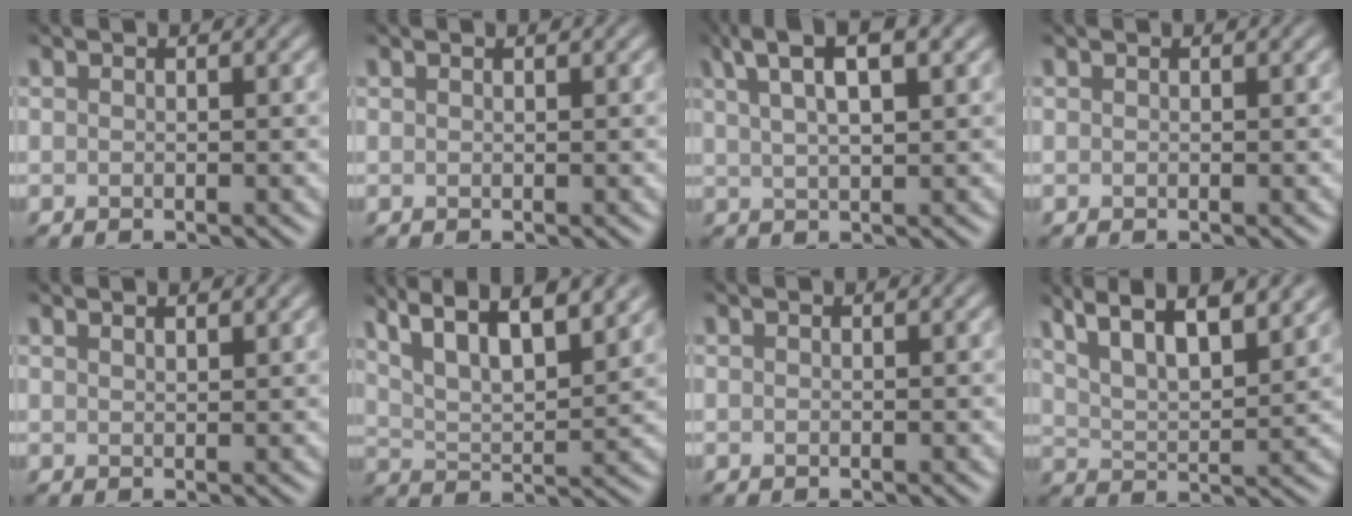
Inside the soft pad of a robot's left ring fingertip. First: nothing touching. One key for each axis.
{"total": 0.0}
{"total": 5.5, "fx": 3.3, "fy": 1.3, "fz": 4.2, "tx": -0.076, "ty": 0.015, "tz": 0.059}
{"total": 0.0}
{"total": 0.9, "fx": 0.8, "fy": -0.1, "fz": 0.3, "tx": -0.009, "ty": -0.001, "tz": 0.019}
{"total": 9.9, "fx": 6.9, "fy": 2.9, "fz": 6.4, "tx": -0.099, "ty": 0.031, "tz": 0.084}
{"total": 0.0}
{"total": 8.8, "fx": 6.2, "fy": 2.6, "fz": 5.7, "tx": -0.086, "ty": 0.030, "tz": 0.077}